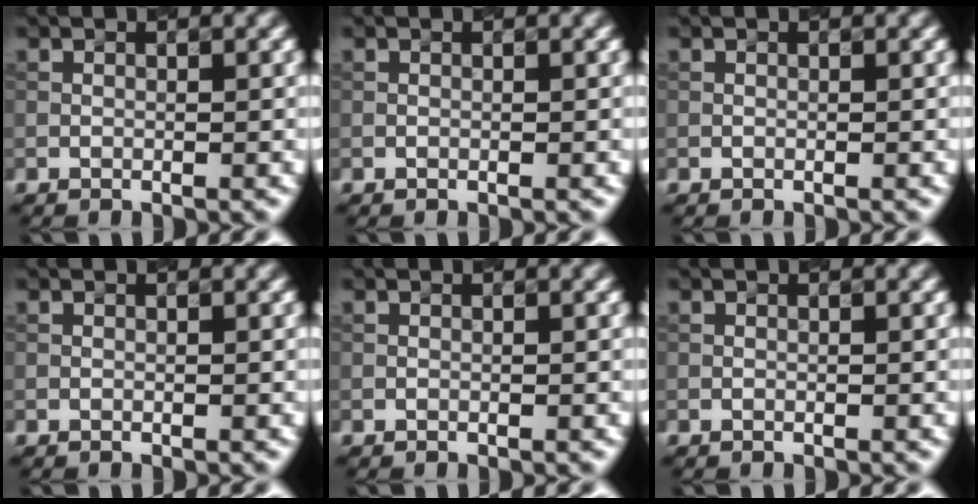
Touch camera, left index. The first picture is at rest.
{"total": 0.0}
{"total": 0.0}
{"total": 0.0}
{"total": 0.0}
{"total": 0.0}